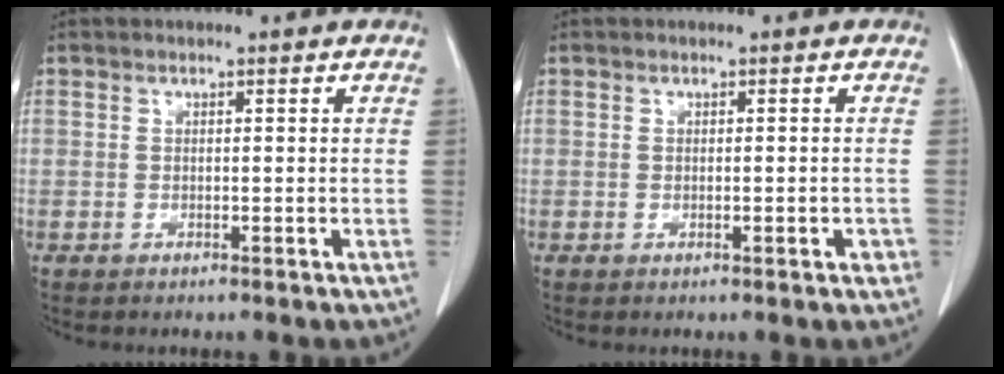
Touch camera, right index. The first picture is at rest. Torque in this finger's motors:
{"motor_torque": [-0.05, 0.05, -0.01, -0.01]}